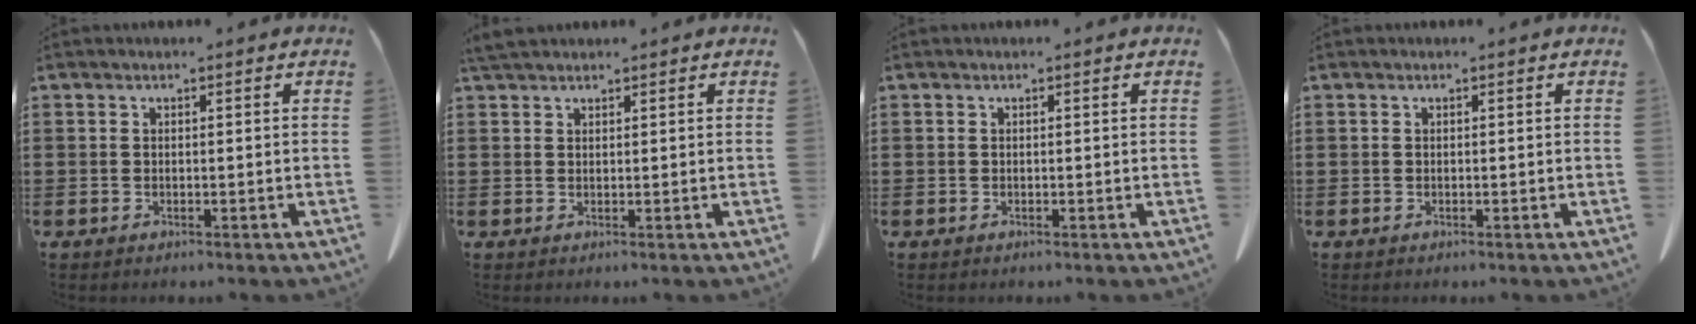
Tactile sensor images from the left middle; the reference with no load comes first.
{"total": 2.1, "force": [1.9, 0.5, 0.9], "torque": [-0.024, 0.003, 0.037]}
{"total": 0.0}
{"total": 0.0}